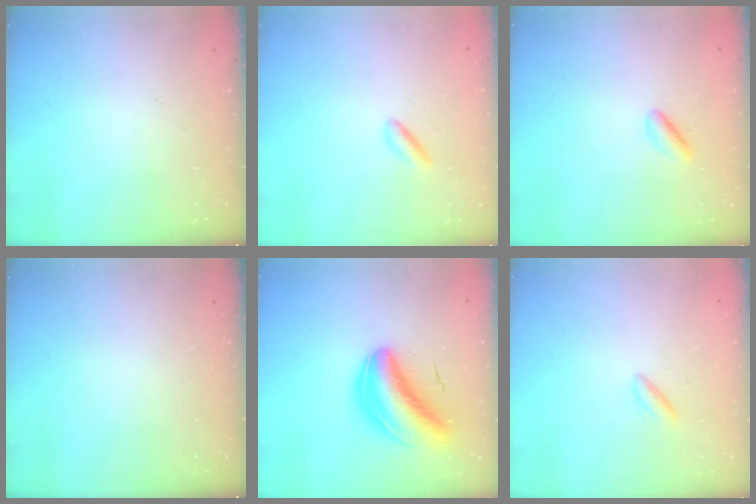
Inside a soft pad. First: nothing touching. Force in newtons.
{"total": 1.8, "press": 1.6, "slide": 0.9}
{"total": 2.7, "press": 2.5, "slide": 1.0}
{"total": 0.0}
{"total": 9.9, "press": 9.5, "slide": 2.8}
{"total": 2.8, "press": 2.6, "slide": 1.3}